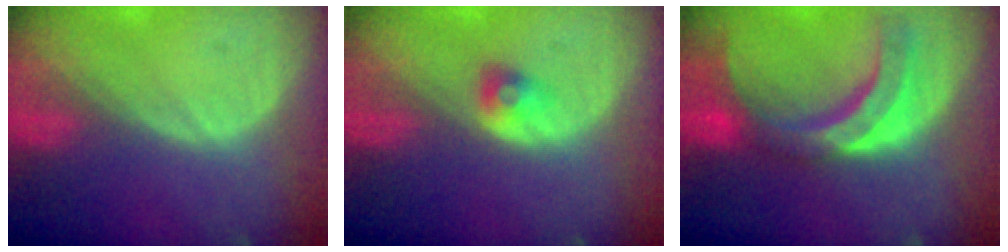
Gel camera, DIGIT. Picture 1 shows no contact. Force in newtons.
{"total": 2.3, "press": 2.2, "slide": 0.7}
{"total": 10.3, "press": 9.3, "slide": 4.4}